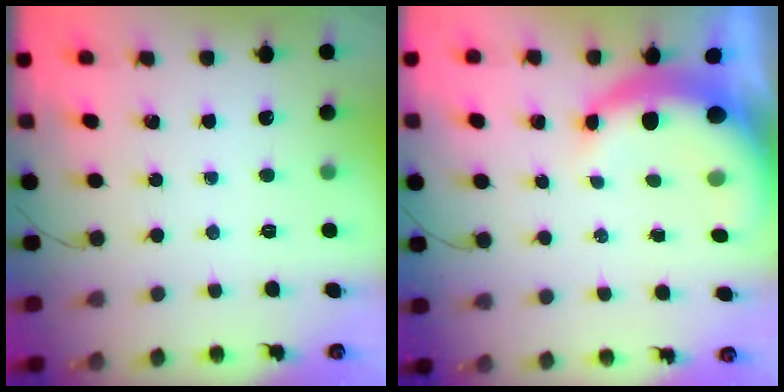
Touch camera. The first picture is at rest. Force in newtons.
{"total": 8.1, "press": 8.0, "slide": 1.3}